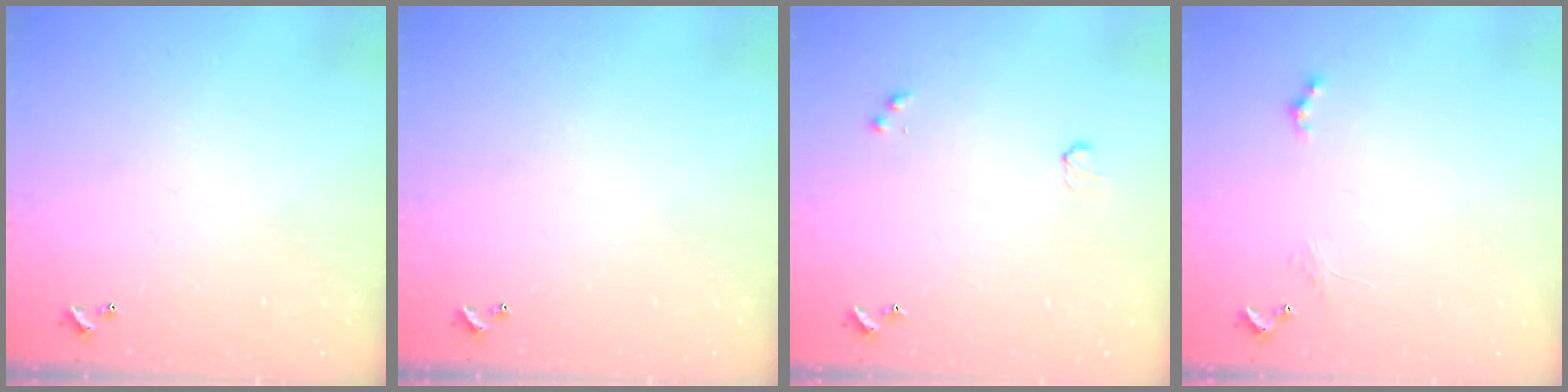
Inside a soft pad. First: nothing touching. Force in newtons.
{"total": 0.0}
{"total": 1.8, "press": 1.8, "slide": 0.4}
{"total": 0.0}